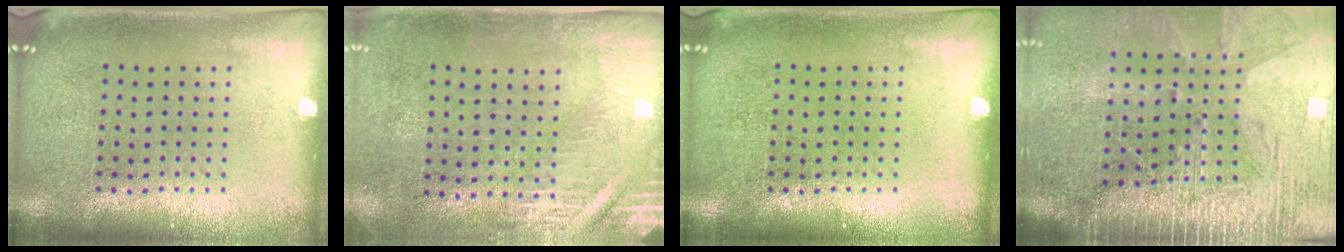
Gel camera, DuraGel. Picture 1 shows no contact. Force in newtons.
{"total": 2.9, "press": 2.5, "slide": 1.5}
{"total": 0.0}
{"total": 3.8, "press": 3.3, "slide": 1.9}